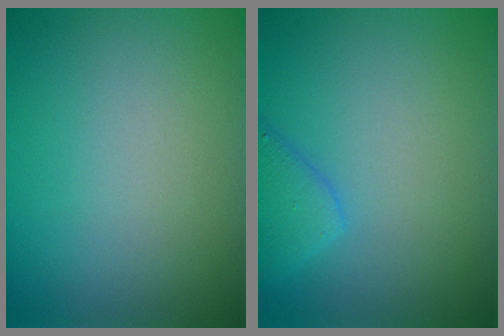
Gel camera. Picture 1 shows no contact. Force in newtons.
{"total": 2.6, "press": 2.6, "slide": 0.2}